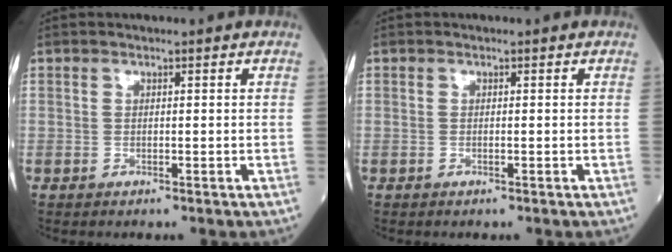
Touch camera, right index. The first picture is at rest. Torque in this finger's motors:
{"motor_torque": [0.07, 0.03, 0.03, -0.01]}